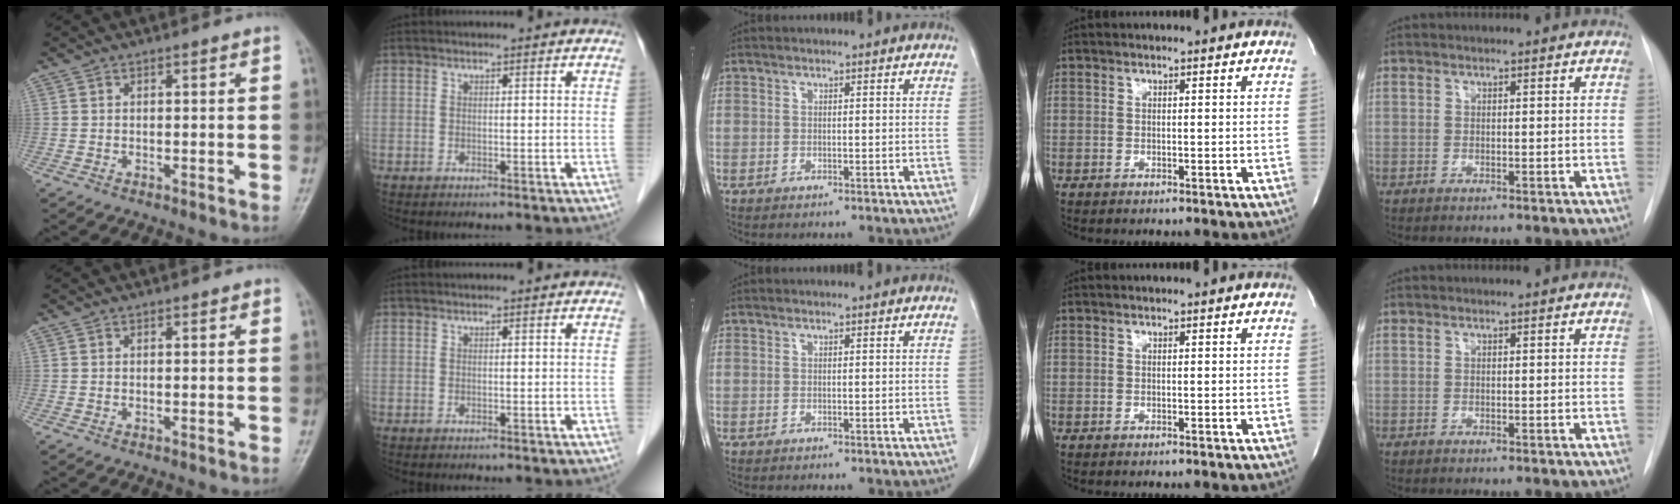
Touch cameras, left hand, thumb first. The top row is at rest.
{}